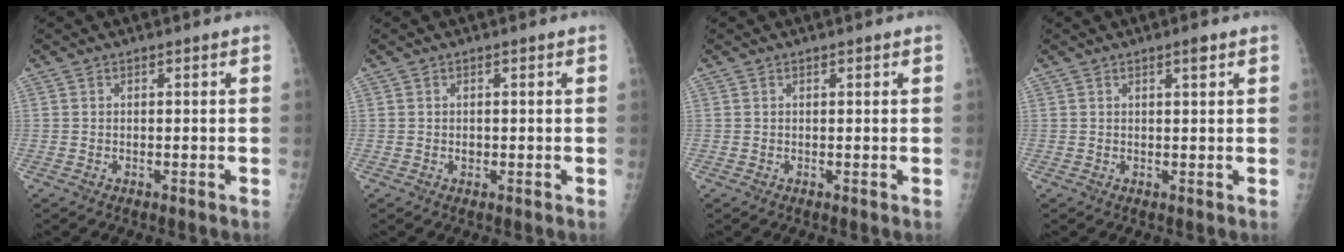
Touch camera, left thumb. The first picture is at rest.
{"total": 0.9, "force": [0.0, 0.8, 0.5], "torque": [-0.003, 0.001, 0.001]}
{"total": 0.7, "force": [0.4, 0.3, 0.5], "torque": [-0.006, 0.000, 0.006]}
{"total": 1.9, "force": [1.2, 0.5, 1.5], "torque": [-0.019, -0.005, 0.017]}